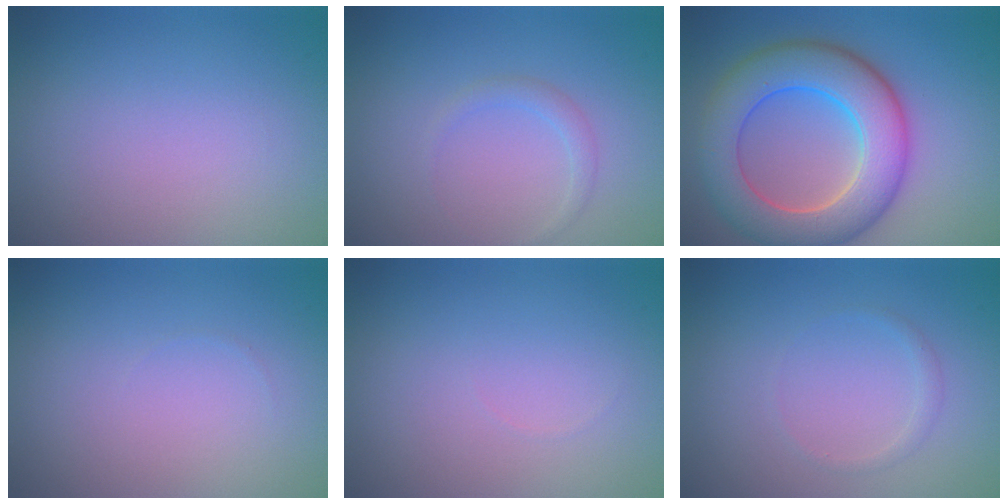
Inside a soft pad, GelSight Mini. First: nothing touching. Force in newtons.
{"total": 1.1, "press": 1.1, "slide": 0.1}
{"total": 9.4, "press": 9.4, "slide": 0.4}
{"total": 0.0}
{"total": 0.0}
{"total": 0.8, "press": 0.8, "slide": 0.1}